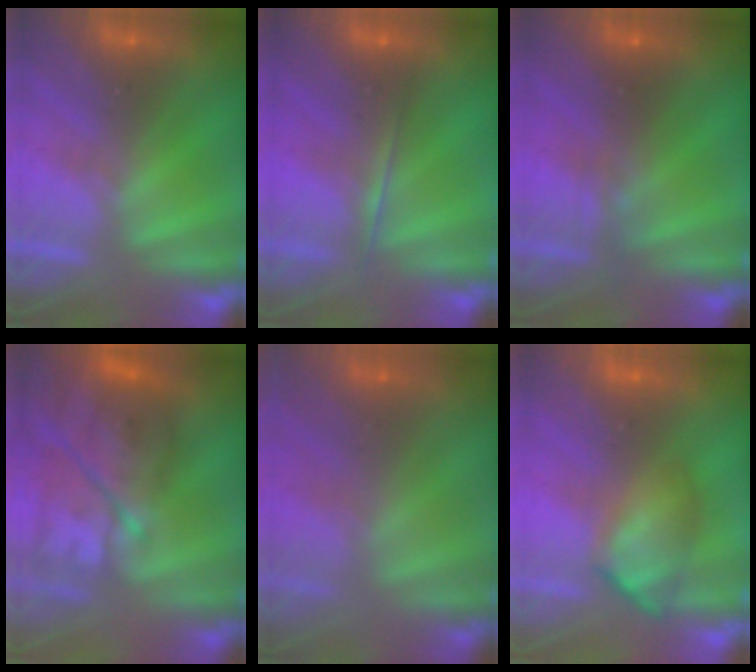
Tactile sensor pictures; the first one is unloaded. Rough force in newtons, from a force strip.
{"total": 1.7}
{"total": 2.3}
{"total": 9.7}
{"total": 1.2}
{"total": 4.3}